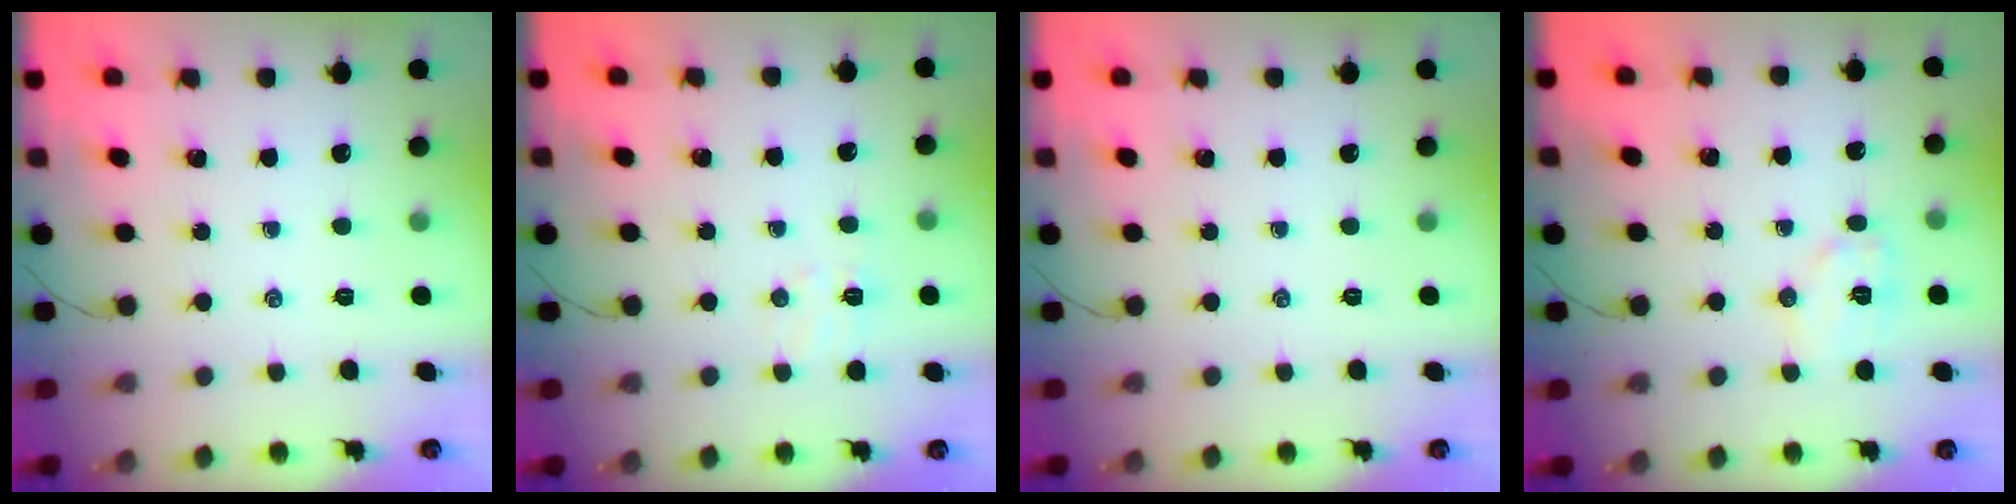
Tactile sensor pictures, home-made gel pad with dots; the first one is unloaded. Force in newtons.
{"total": 4.5, "press": 4.4, "slide": 1.0}
{"total": 0.0}
{"total": 7.5, "press": 7.5, "slide": 0.6}